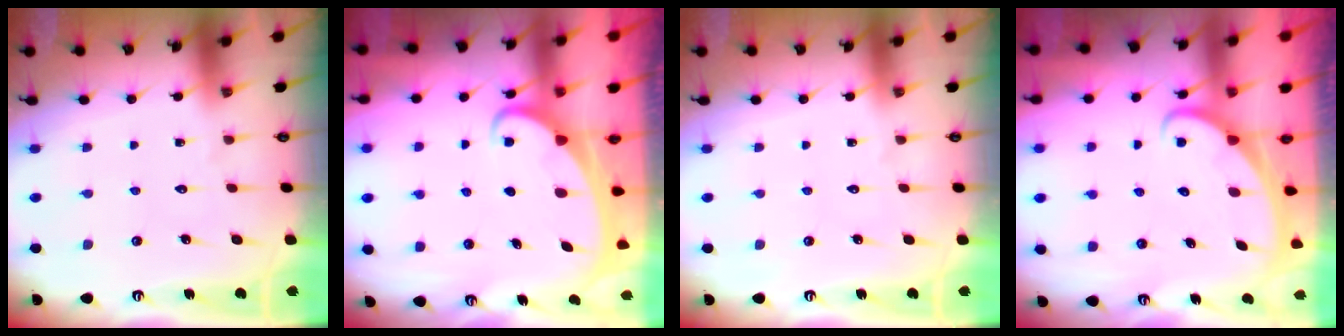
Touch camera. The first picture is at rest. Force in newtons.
{"total": 2.0, "press": 2.0, "slide": 0.2}
{"total": 0.0}
{"total": 2.2, "press": 2.2, "slide": 0.1}